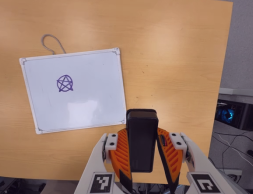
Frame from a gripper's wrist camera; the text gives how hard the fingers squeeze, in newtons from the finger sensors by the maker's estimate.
{"total": 6.8, "left": 5.5, "right": 8.1}